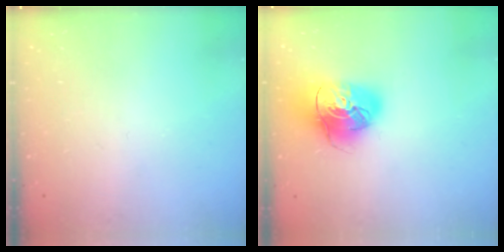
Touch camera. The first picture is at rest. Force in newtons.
{"total": 17.5, "press": 17.3, "slide": 2.6}